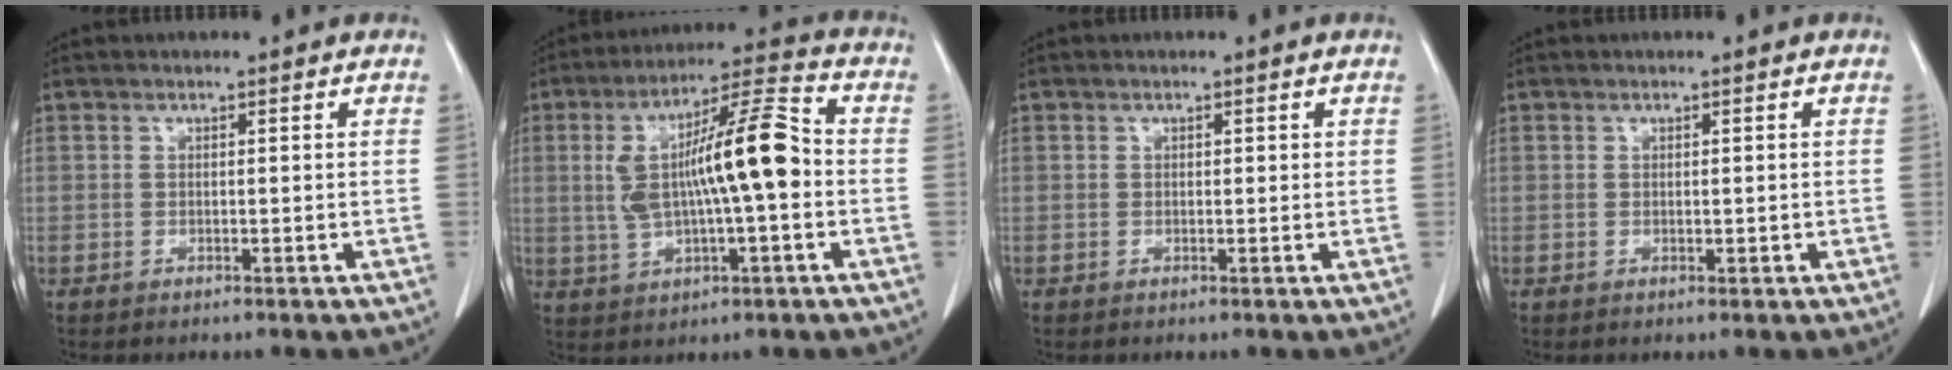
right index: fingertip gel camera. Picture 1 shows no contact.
{"total": 13.4, "force": [0.1, 2.4, 13.2], "torque": [-0.239, 0.027, 0.003]}
{"total": 0.6, "force": [0.3, 0.3, 0.5], "torque": [-0.004, 0.001, 0.003]}
{"total": 0.6, "force": [0.0, 0.3, 0.5], "torque": [-0.010, -0.002, 0.004]}